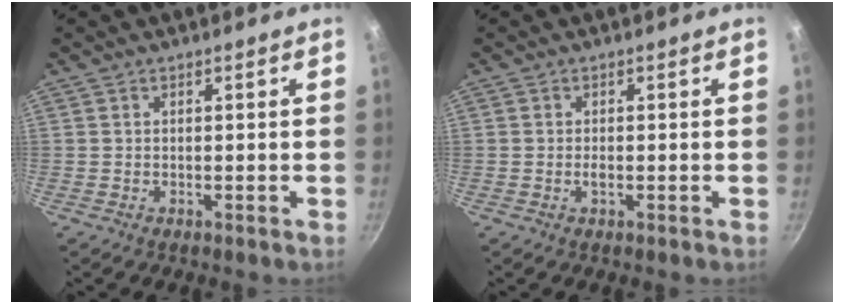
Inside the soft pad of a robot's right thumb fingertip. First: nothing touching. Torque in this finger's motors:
{"motor_torque": [0.27, -0.12, 0.31, 0.17, 0.02]}